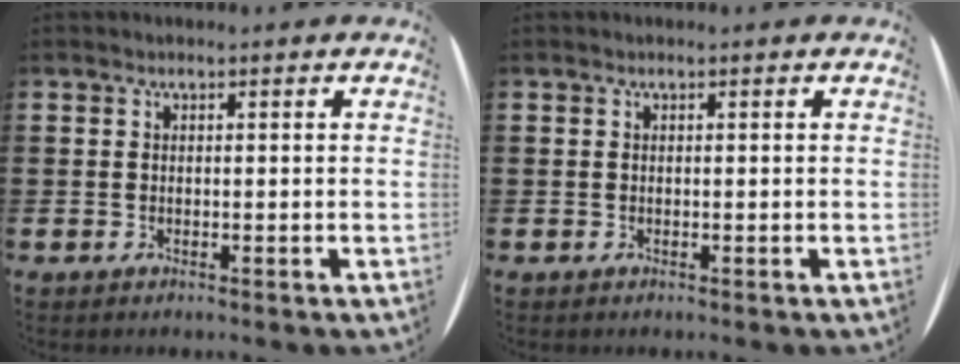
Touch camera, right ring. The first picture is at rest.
{"total": 0.0}